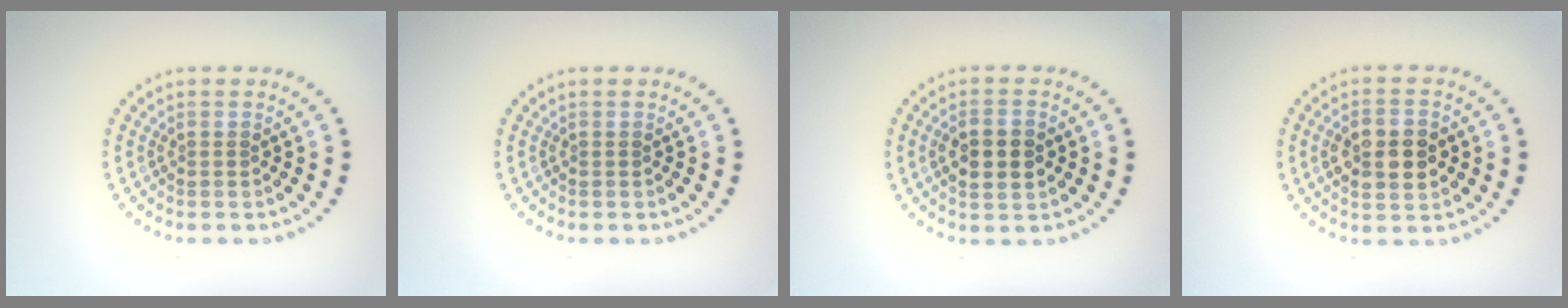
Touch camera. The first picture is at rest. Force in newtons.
{"total": 0.0}
{"total": 3.2, "press": 3.2, "slide": 0.1}
{"total": 4.0, "press": 4.0, "slide": 0.2}